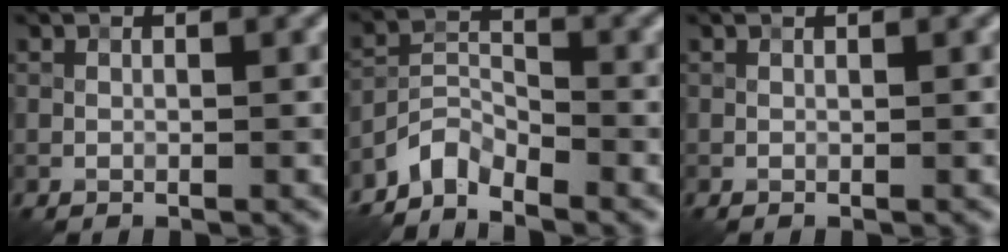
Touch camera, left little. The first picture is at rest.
{"total": 3.4, "force": [-3.2, 1.1, 0.9], "torque": [-0.014, 0.007, -0.074]}
{"total": 0.0}